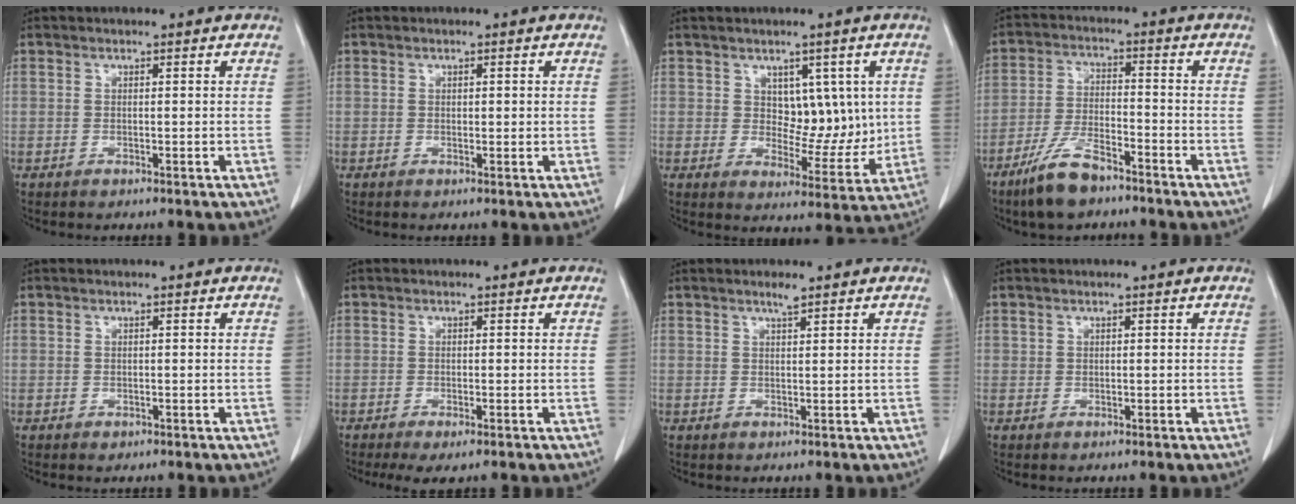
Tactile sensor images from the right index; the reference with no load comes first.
{"total": 0.7, "force": [0.2, 0.3, 0.7], "torque": [-0.009, -0.001, 0.003]}
{"total": 7.5, "force": [1.9, 4.5, 5.7], "torque": [-0.065, 0.003, 0.038]}
{"total": 8.4, "force": [-6.2, 2.3, 5.3], "torque": [-0.114, -0.012, -0.118]}
{"total": 0.6, "force": [-0.1, 0.5, 0.1], "torque": [-0.001, 0.002, -0.001]}
{"total": 2.9, "force": [-1.7, 0.7, 2.2], "torque": [-0.038, -0.009, -0.025]}
{"total": 1.4, "force": [1.1, 0.0, 0.9], "torque": [-0.017, 0.000, 0.022]}
{"total": 0.5, "force": [0.4, 0.4, 0.0], "torque": [0.008, 0.000, 0.006]}